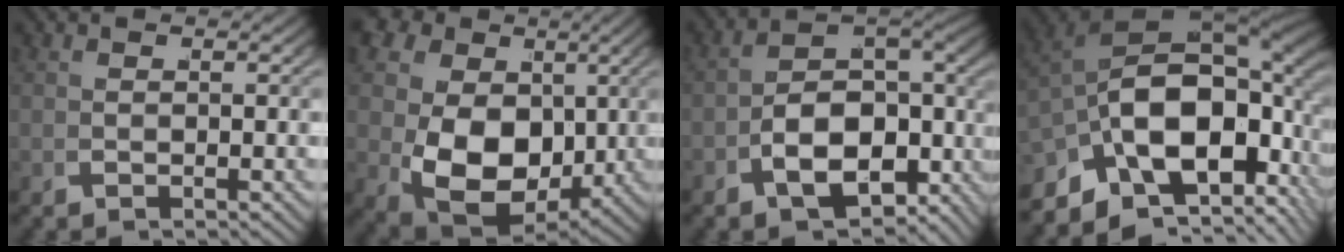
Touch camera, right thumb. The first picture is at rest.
{"total": 15.2, "force": [0.2, 11.6, 9.8], "torque": [-0.211, -0.072, 0.029]}
{"total": 11.5, "force": [-1.6, 7.1, 8.9], "torque": [-0.148, -0.023, -0.018]}
{"total": 16.6, "force": [0.0, 10.3, 13.1], "torque": [-0.226, -0.030, 0.006]}